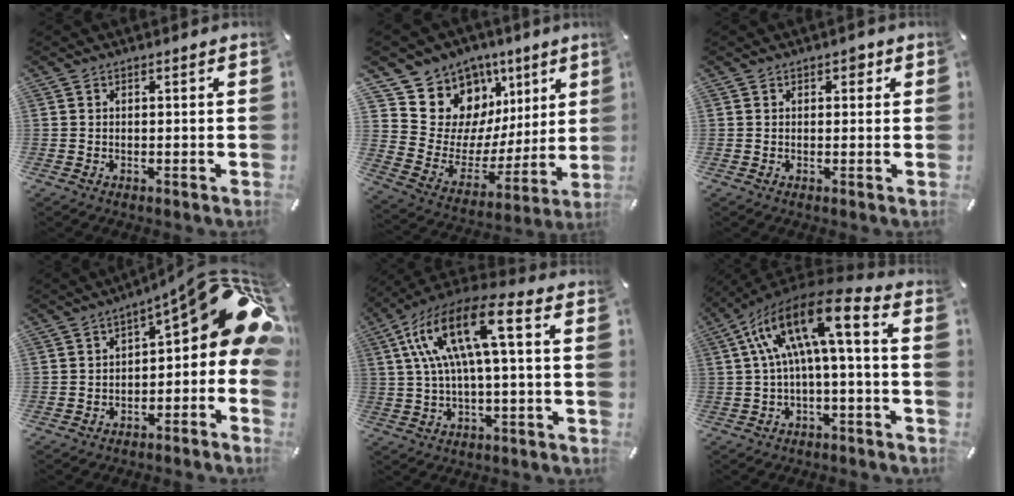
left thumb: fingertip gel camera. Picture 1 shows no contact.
{"total": 12.9, "force": [7.3, 10.4, 2.4], "torque": [-0.036, -0.083, 0.140]}
{"total": 1.7, "force": [0.8, 1.3, 0.7], "torque": [0.000, 0.001, 0.009]}
{"total": 16.7, "force": [4.5, 7.2, 14.4], "torque": [-0.167, -0.039, 0.070]}
{"total": 15.1, "force": [3.3, 4.0, 14.2], "torque": [-0.303, -0.008, 0.044]}
{"total": 16.3, "force": [2.6, 4.9, 15.3], "torque": [-0.283, -0.009, 0.036]}